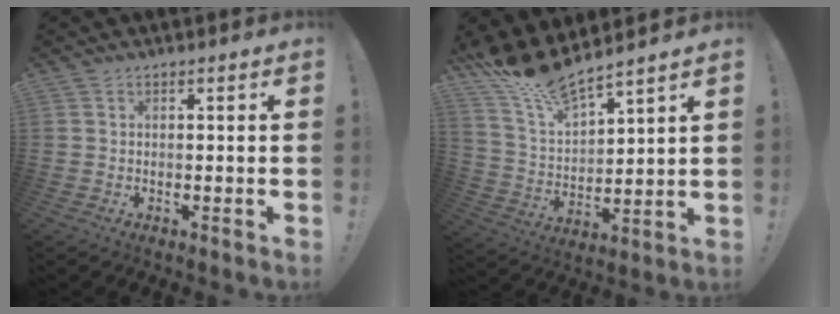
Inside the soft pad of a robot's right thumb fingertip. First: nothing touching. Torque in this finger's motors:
{"motor_torque": [-0.90, 1.36, 0.20, -0.01, 0.27]}